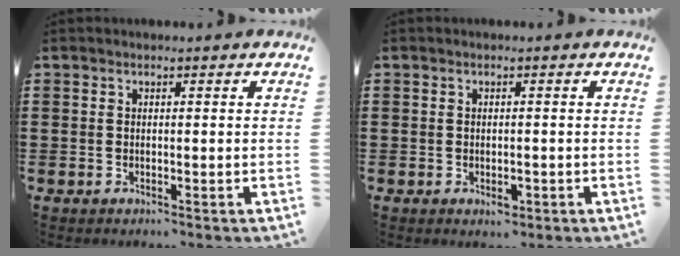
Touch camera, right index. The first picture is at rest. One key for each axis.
{"total": 1.7, "fx": -0.7, "fy": 0.9, "fz": 1.3, "tx": -0.026, "ty": 0.000, "tz": -0.012}